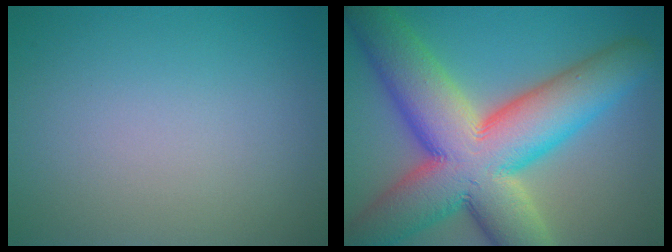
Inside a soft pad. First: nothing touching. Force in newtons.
{"total": 15.8, "press": 15.7, "slide": 1.0}